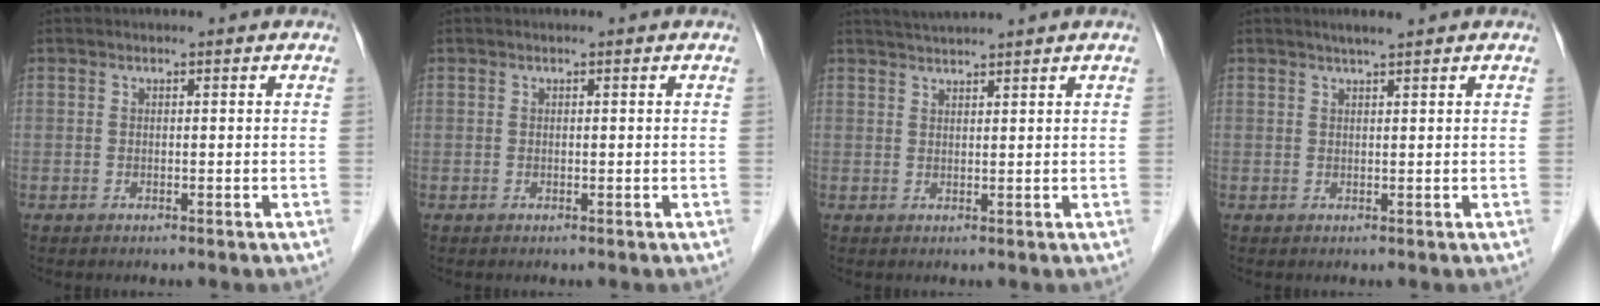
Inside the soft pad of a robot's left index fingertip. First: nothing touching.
{"total": 0.0}
{"total": 3.5, "force": [3.2, -0.9, 1.1], "torque": [-0.015, 0.021, 0.060]}
{"total": 2.3, "force": [1.9, 0.0, 1.4], "torque": [-0.023, 0.009, 0.030]}